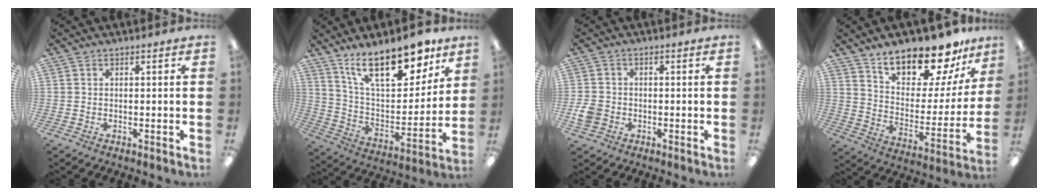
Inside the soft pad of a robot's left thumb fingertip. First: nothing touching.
{"total": 20.9, "force": [13.9, 8.9, 12.8], "torque": [-0.202, -0.081, 0.240]}
{"total": 4.0, "force": [-1.4, 3.3, 1.7], "torque": [-0.032, 0.007, -0.025]}
{"total": 17.7, "force": [15.4, 5.5, 6.7], "torque": [-0.112, -0.123, 0.270]}